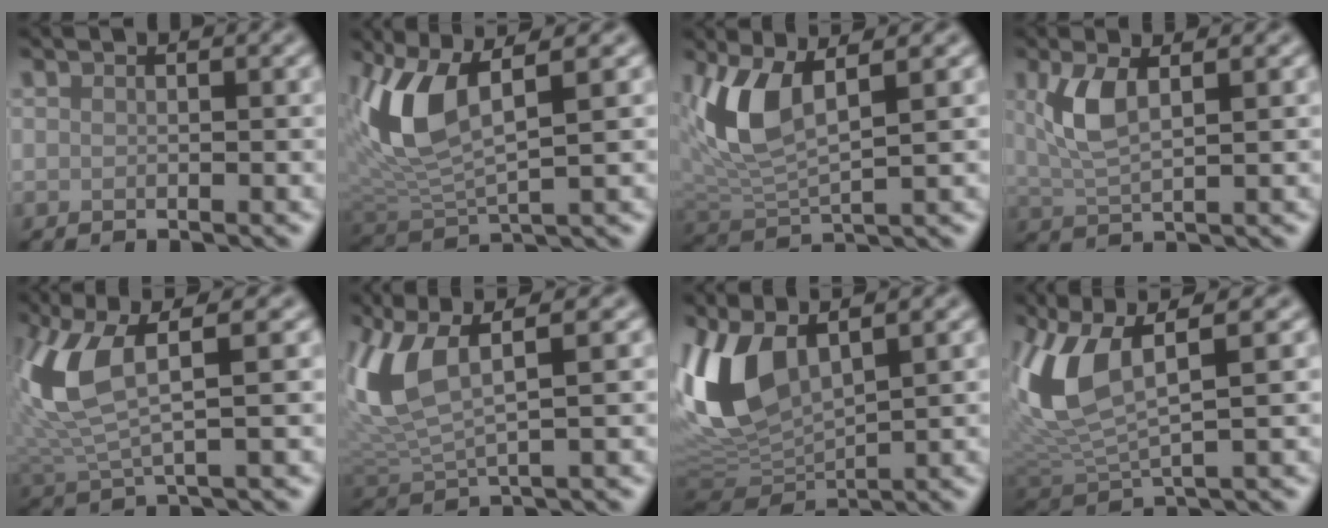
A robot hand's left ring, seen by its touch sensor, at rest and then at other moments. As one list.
[{"total": 6.8, "force": [2.4, 2.5, 5.8], "torque": [-0.133, -0.003, 0.048]}, {"total": 5.4, "force": [2.0, 2.1, 4.5], "torque": [-0.107, -0.005, 0.044]}, {"total": 3.7, "force": [1.2, 1.3, 3.3], "torque": [-0.075, 0.001, 0.026]}, {"total": 6.4, "force": [1.9, 1.9, 5.8], "torque": [-0.144, 0.001, 0.040]}, {"total": 6.2, "force": [2.8, 2.1, 5.1], "torque": [-0.129, 0.004, 0.058]}, {"total": 7.9, "force": [3.0, 3.7, 6.3], "torque": [-0.150, 0.000, 0.058]}, {"total": 6.6, "force": [2.5, 2.4, 5.6], "torque": [-0.134, -0.001, 0.052]}]